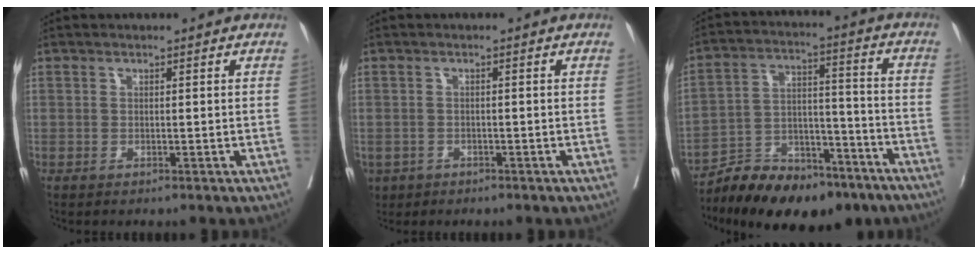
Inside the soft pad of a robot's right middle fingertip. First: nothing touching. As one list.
[{"total": 3.9, "force": [-2.3, 3.0, 0.9], "torque": [-0.018, 0.001, -0.036]}, {"total": 17.3, "force": [-13.7, 6.3, 8.5], "torque": [-0.133, 0.024, -0.227]}]